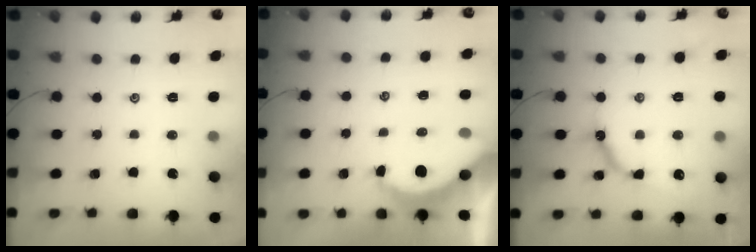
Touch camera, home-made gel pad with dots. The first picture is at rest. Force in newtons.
{"total": 4.8, "press": 4.7, "slide": 0.5}
{"total": 10.1, "press": 10.0, "slide": 1.3}